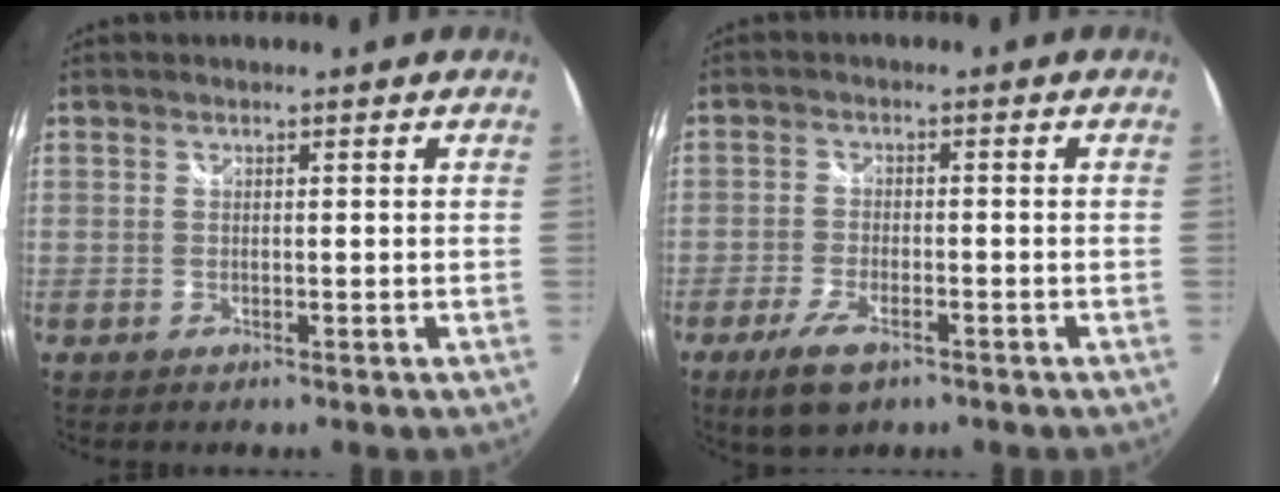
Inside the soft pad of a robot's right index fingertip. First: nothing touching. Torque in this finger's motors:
{"motor_torque": [0.38, -0.35, 0.32, 0.06]}